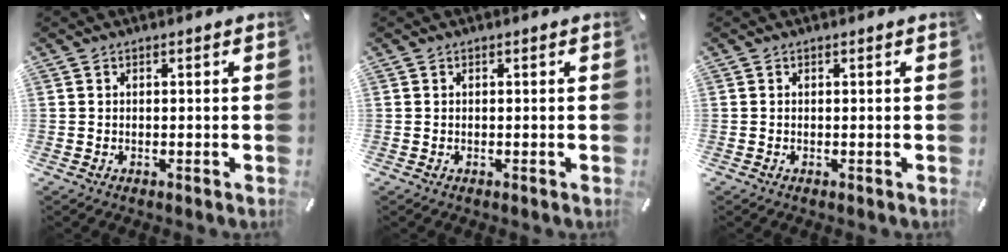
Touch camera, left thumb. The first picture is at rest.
{"total": 0.0}
{"total": 0.0}